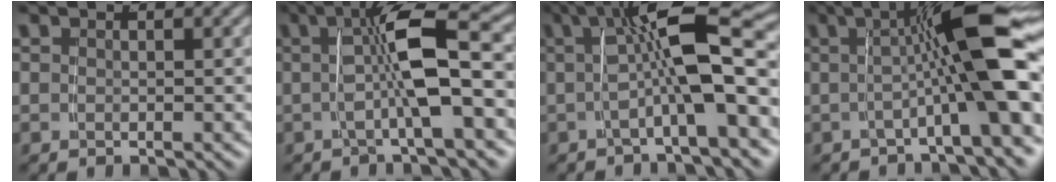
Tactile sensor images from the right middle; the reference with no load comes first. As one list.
[{"total": 5.6, "force": [0.0, 0.7, 5.6], "torque": [-0.088, 0.014, 0.000]}, {"total": 7.7, "force": [0.8, 2.0, 7.4], "torque": [-0.104, 0.020, 0.010]}, {"total": 8.2, "force": [0.0, 0.9, 8.1], "torque": [-0.113, 0.017, -0.003]}]